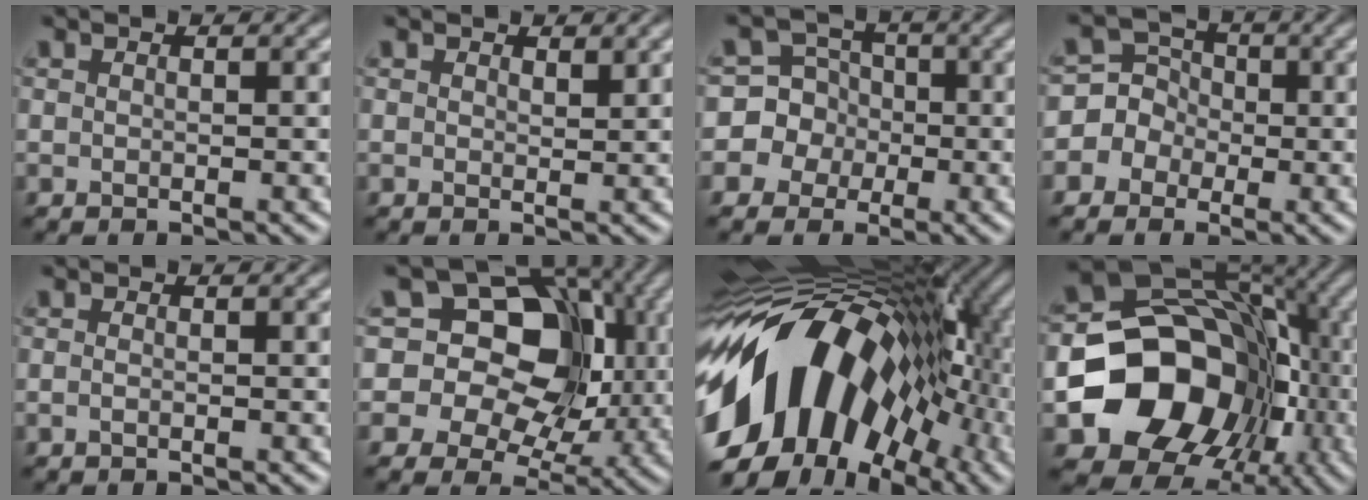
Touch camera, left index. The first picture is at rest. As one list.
[{"total": 0.6, "force": [0.6, 0.0, 0.0], "torque": [-0.003, -0.003, 0.018]}, {"total": 5.9, "force": [-1.3, 5.7, 0.1], "torque": [0.012, 0.027, -0.050]}, {"total": 3.8, "force": [-1.0, 3.7, 0.2], "torque": [0.019, 0.026, -0.036]}, {"total": 0.7, "force": [-0.1, 0.3, 0.6], "torque": [-0.002, -0.015, -0.011]}, {"total": 15.0, "force": [2.7, 12.1, 8.6], "torque": [-0.136, 0.040, 0.026]}, {"total": 16.7, "force": [-2.0, 10.5, 12.9], "torque": [-0.221, 0.036, -0.063]}, {"total": 13.9, "force": [-4.3, 11.0, 7.2], "torque": [-0.100, -0.010, -0.069]}]